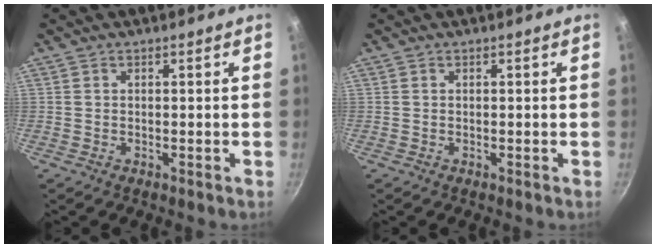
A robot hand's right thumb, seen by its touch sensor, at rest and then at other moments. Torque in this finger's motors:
{"motor_torque": [-0.01, 0.01, -0.02, -0.02, 0.00]}